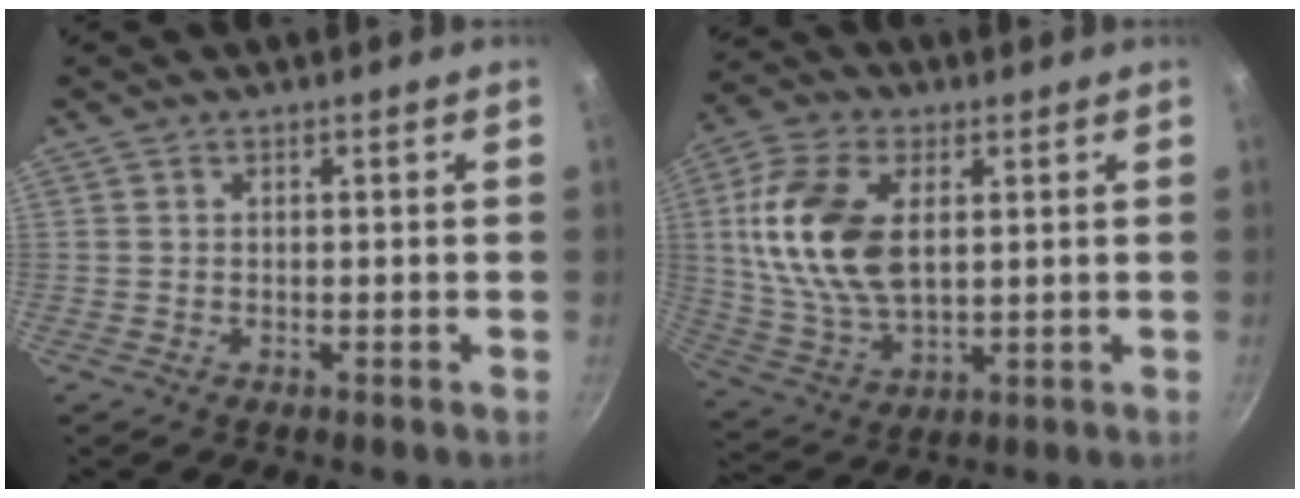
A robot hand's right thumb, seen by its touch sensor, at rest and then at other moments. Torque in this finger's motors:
{"motor_torque": [1.30, 2.68, 2.04, 0.12, 0.29]}